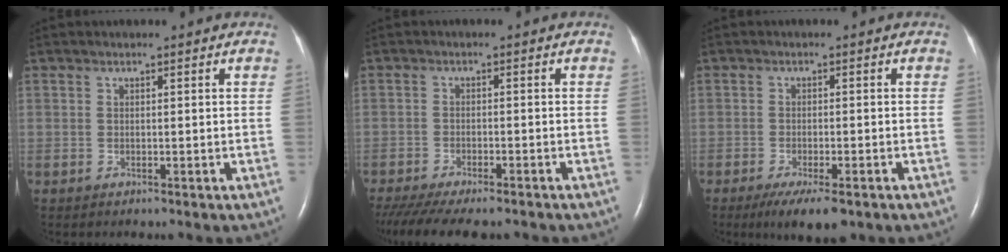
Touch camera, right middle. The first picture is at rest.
{"total": 14.2, "force": [-11.9, 3.4, 7.0], "torque": [-0.152, -0.028, -0.171]}
{"total": 6.8, "force": [-4.6, 1.8, 4.7], "torque": [-0.073, -0.015, -0.067]}